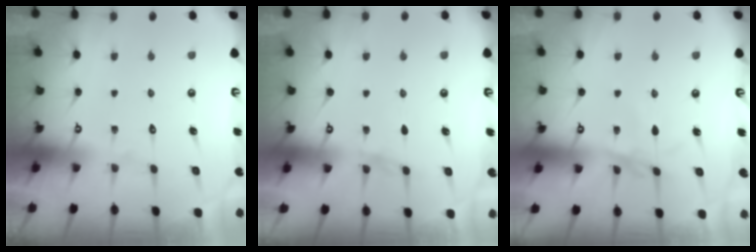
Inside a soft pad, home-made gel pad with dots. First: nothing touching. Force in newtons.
{"total": 4.8, "press": 3.9, "slide": 2.7}
{"total": 2.0, "press": 1.9, "slide": 0.4}